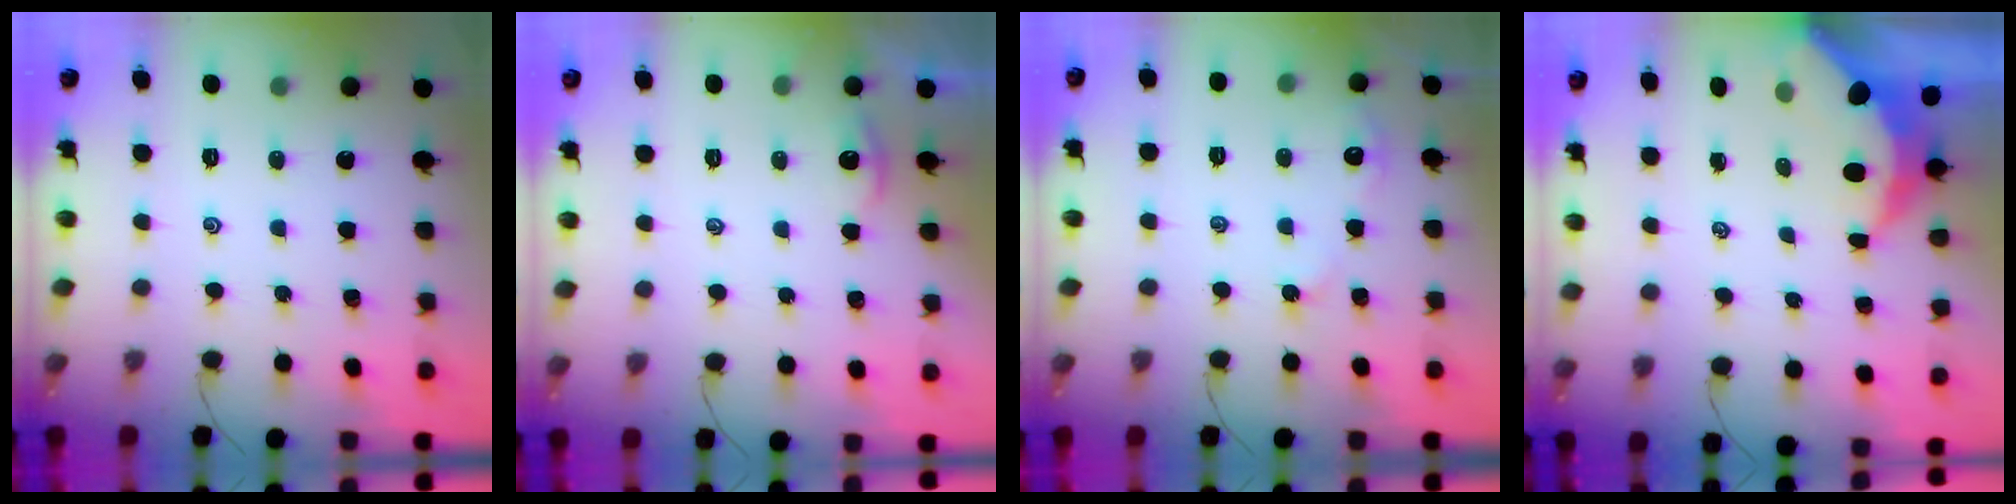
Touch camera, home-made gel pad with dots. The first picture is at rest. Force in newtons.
{"total": 2.0, "press": 2.0, "slide": 0.1}
{"total": 2.8, "press": 2.8, "slide": 0.4}
{"total": 6.3, "press": 6.2, "slide": 0.9}